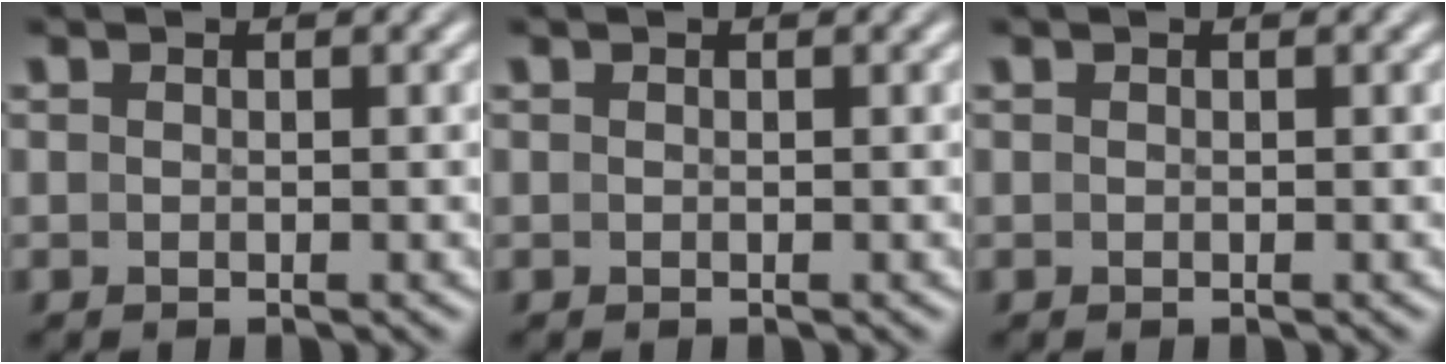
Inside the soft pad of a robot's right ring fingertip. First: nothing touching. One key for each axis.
{"total": 0.0}
{"total": 0.0}